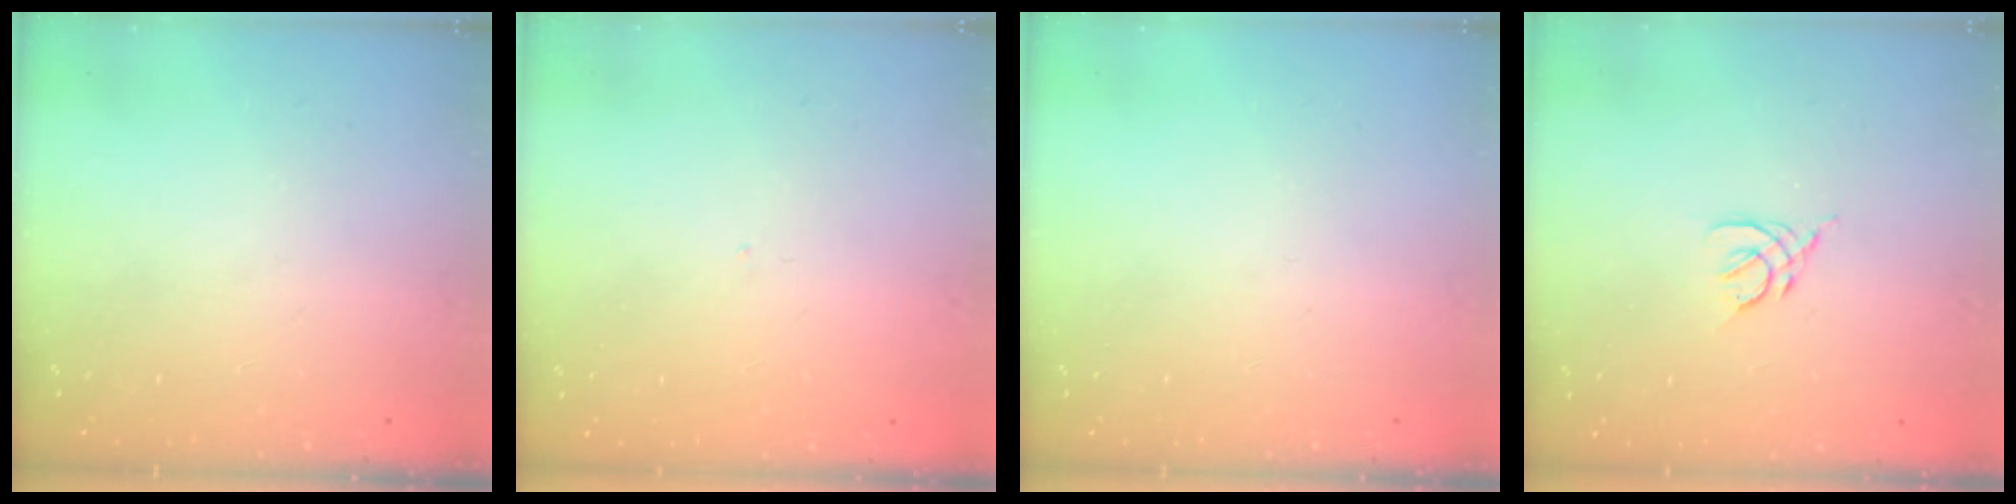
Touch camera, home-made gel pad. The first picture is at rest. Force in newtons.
{"total": 0.0}
{"total": 0.0}
{"total": 2.8, "press": 2.8, "slide": 0.7}